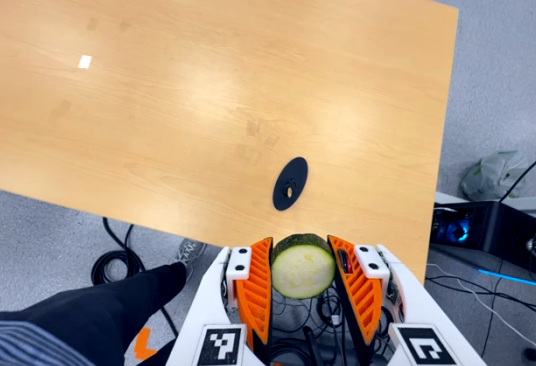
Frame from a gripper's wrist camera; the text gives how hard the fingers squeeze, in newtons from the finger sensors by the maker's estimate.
{"total": 13.8, "left": 13.6, "right": 14.0}